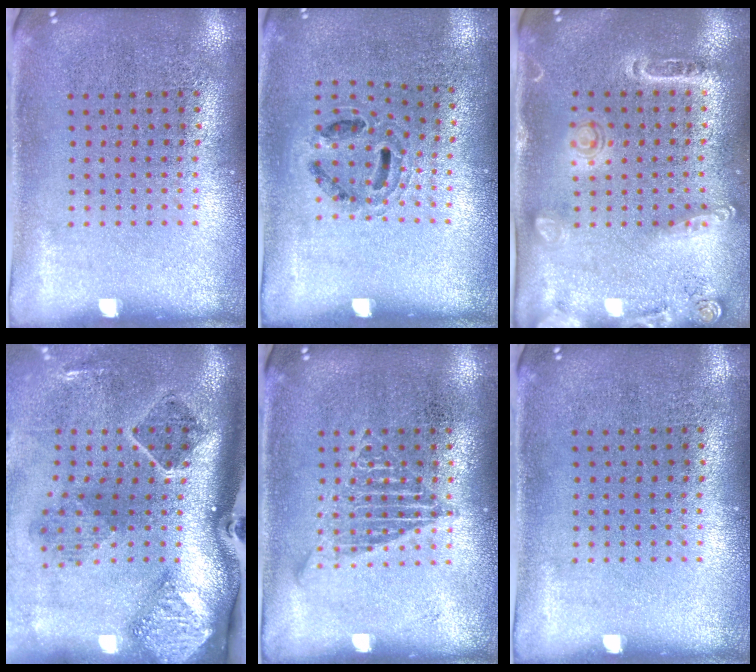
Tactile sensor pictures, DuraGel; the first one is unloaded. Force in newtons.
{"total": 0.9, "press": 0.8, "slide": 0.3}
{"total": 1.7, "press": 1.5, "slide": 0.8}
{"total": 3.0, "press": 1.9, "slide": 2.3}
{"total": 1.7, "press": 1.7, "slide": 0.2}
{"total": 0.0}